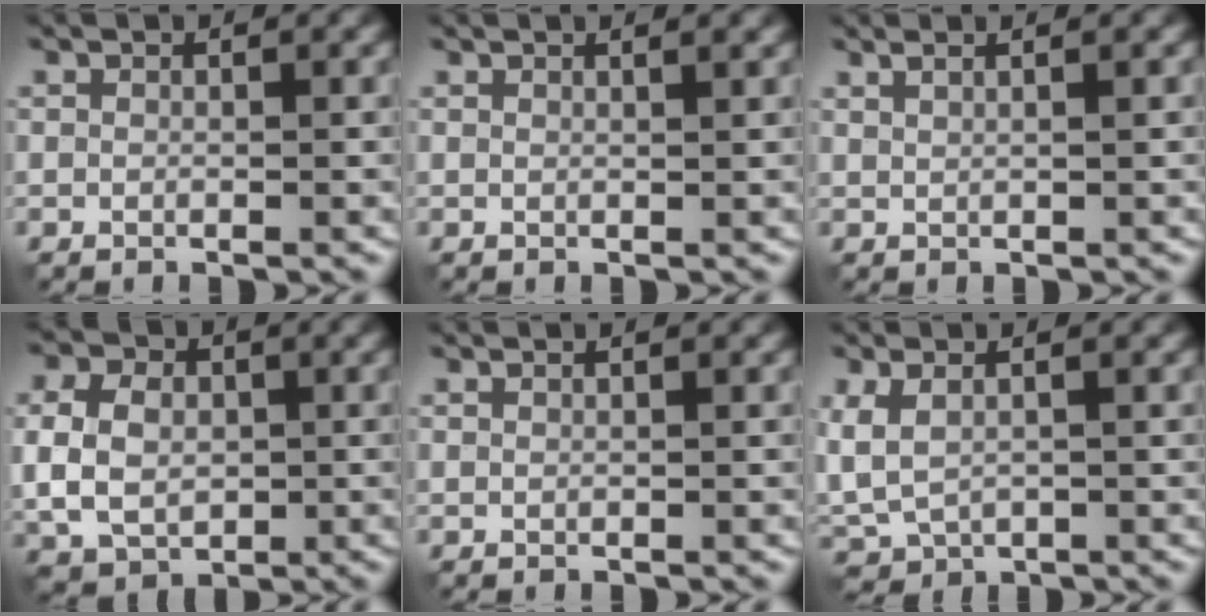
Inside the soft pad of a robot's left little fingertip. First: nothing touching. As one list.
[{"total": 2.2, "force": [1.5, 0.8, 1.3], "torque": [-0.002, 0.011, 0.005]}, {"total": 2.6, "force": [1.6, 1.0, 1.8], "torque": [-0.014, 0.010, 0.005]}, {"total": 7.5, "force": [-0.1, 5.8, 4.7], "torque": [-0.103, 0.012, -0.015]}, {"total": 0.5, "force": [0.4, 0.1, 0.3], "torque": [-0.005, 0.000, 0.001]}, {"total": 4.0, "force": [0.5, 2.3, 3.2], "torque": [-0.086, 0.002, 0.008]}]